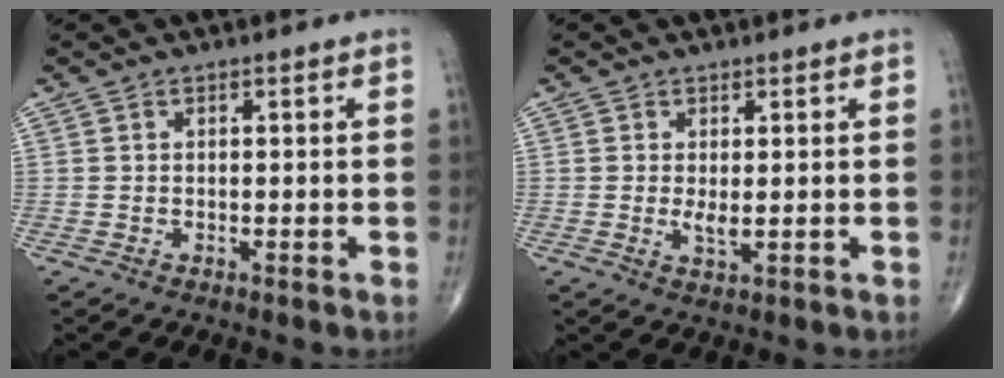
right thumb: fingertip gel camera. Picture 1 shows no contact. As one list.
[{"total": 2.0, "force": [0.1, 0.8, 1.9], "torque": [-0.038, -0.007, 0.008]}]